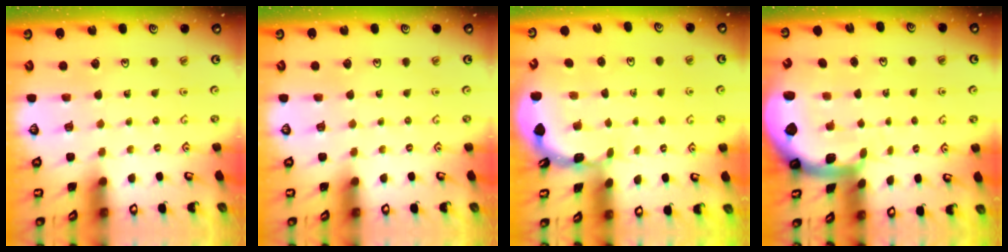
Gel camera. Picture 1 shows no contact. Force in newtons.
{"total": 0.0}
{"total": 1.7, "press": 1.7, "slide": 0.1}
{"total": 2.4, "press": 2.4, "slide": 0.3}